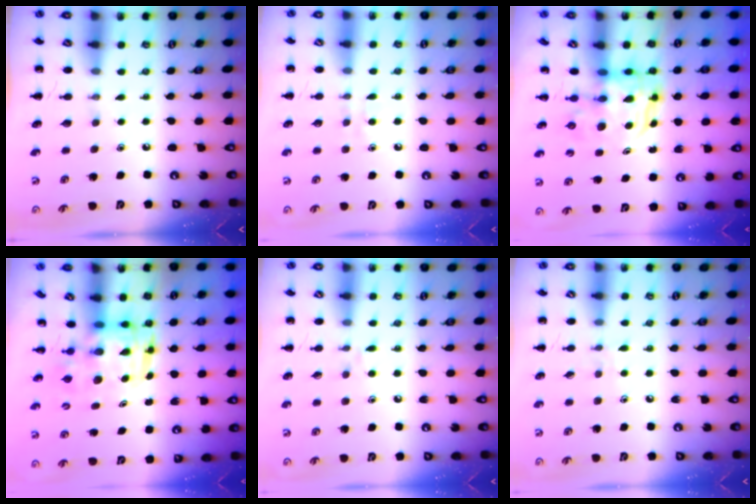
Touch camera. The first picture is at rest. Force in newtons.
{"total": 2.9, "press": 2.7, "slide": 1.1}
{"total": 4.4, "press": 4.3, "slide": 1.1}
{"total": 3.5, "press": 3.4, "slide": 0.7}
{"total": 5.0, "press": 4.7, "slide": 1.7}
{"total": 3.0, "press": 2.7, "slide": 1.2}